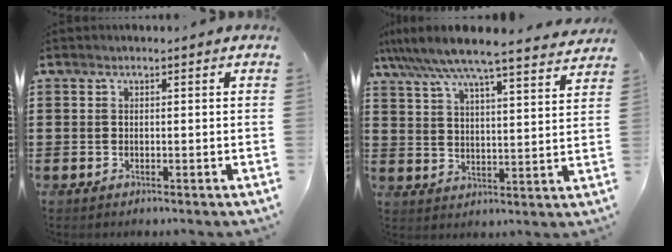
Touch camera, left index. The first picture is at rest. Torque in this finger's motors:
{"motor_torque": [2.06, -0.08, 0.10, -0.12]}